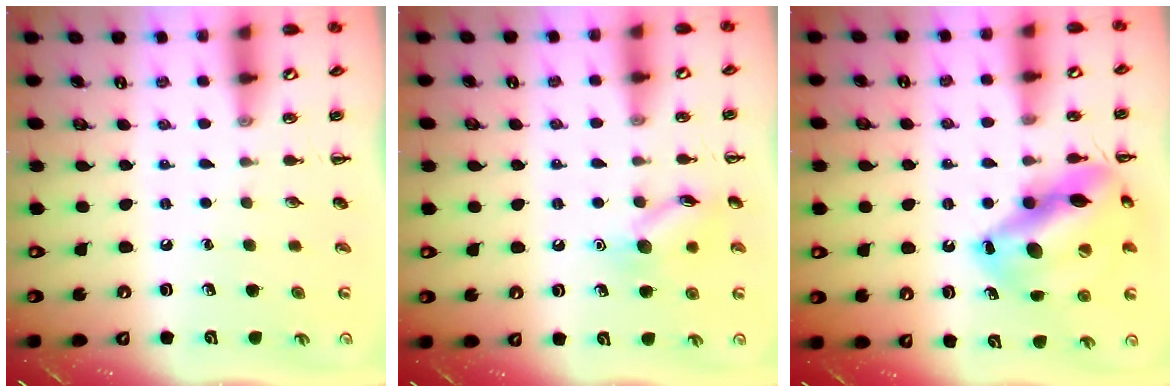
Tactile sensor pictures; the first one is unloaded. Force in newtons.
{"total": 10.9, "press": 10.9, "slide": 0.5}
{"total": 17.6, "press": 17.5, "slide": 2.3}